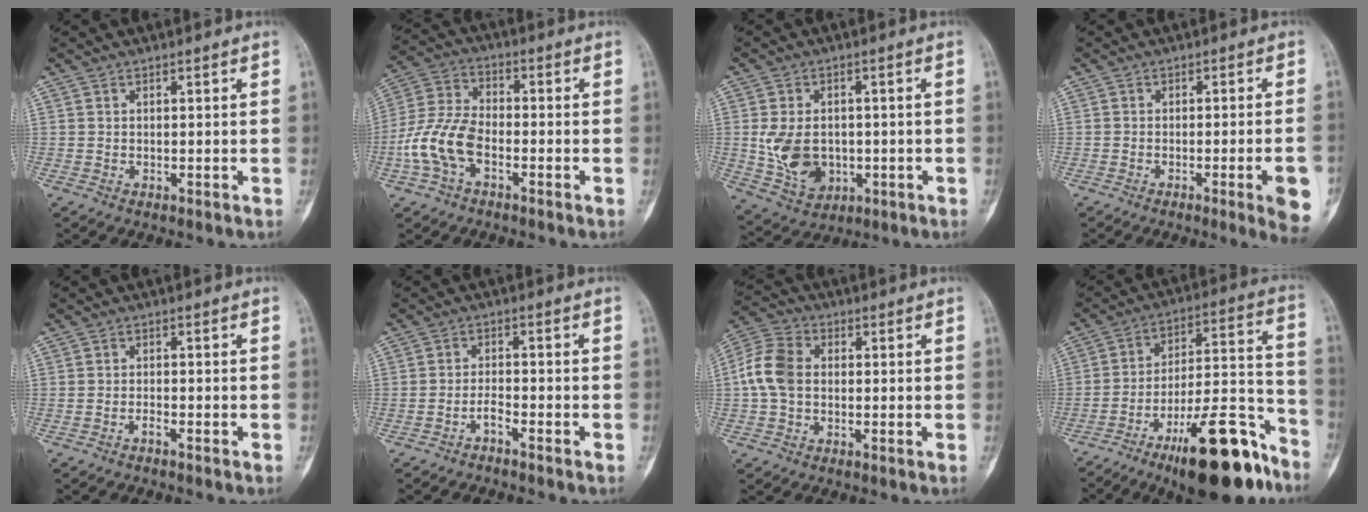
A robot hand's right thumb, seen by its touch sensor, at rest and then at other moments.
{"total": 10.9, "force": [-3.8, 6.2, 8.1], "torque": [-0.176, 0.030, -0.079]}
{"total": 9.8, "force": [-0.7, 7.3, 6.6], "torque": [-0.105, 0.000, 0.007]}
{"total": 7.7, "force": [-2.9, 0.5, 7.1], "torque": [-0.089, 0.001, -0.038]}
{"total": 0.9, "force": [-0.9, -0.1, 0.2], "torque": [-0.007, 0.007, -0.021]}
{"total": 1.9, "force": [-1.7, 0.1, 0.8], "torque": [-0.020, 0.017, -0.038]}
{"total": 8.5, "force": [0.0, 6.2, 5.8], "torque": [-0.120, 0.024, -0.009]}
{"total": 22.9, "force": [-14.8, 6.7, 16.2], "torque": [-0.202, 0.096, -0.234]}